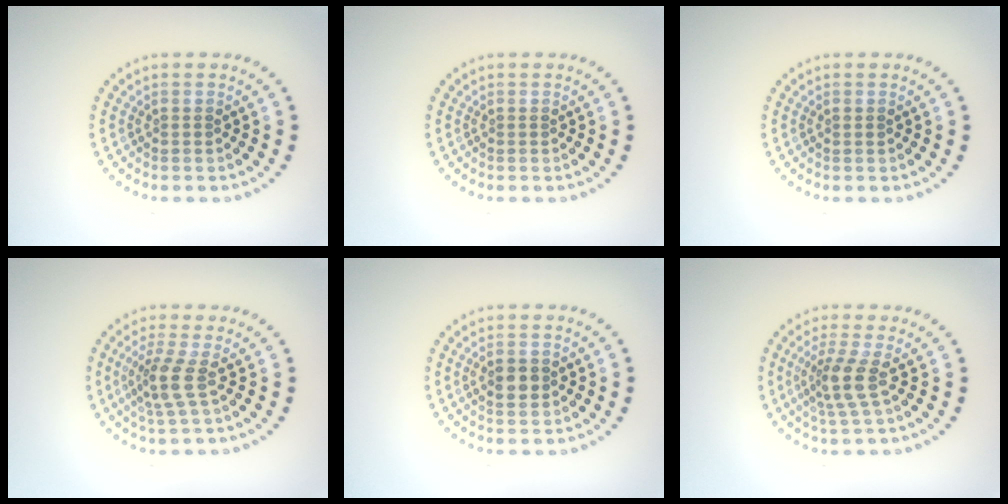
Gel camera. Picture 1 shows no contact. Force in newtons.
{"total": 0.0}
{"total": 0.5, "press": 0.5, "slide": 0.0}
{"total": 2.8, "press": 2.1, "slide": 1.8}
{"total": 2.0, "press": 2.0, "slide": 0.1}
{"total": 2.8, "press": 2.1, "slide": 1.9}